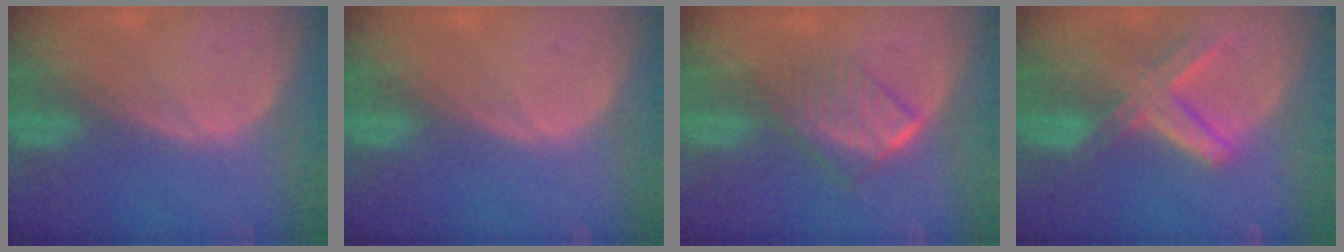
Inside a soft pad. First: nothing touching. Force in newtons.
{"total": 0.0}
{"total": 6.7, "press": 5.8, "slide": 3.3}
{"total": 8.2, "press": 7.1, "slide": 4.1}